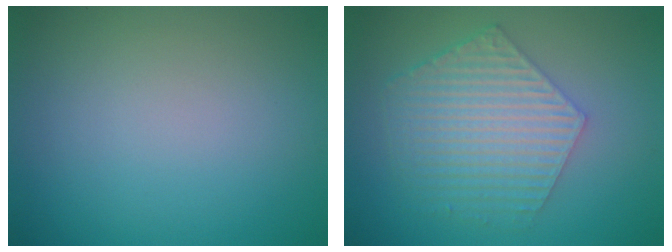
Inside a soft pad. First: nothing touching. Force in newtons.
{"total": 6.0, "press": 4.4, "slide": 4.0}